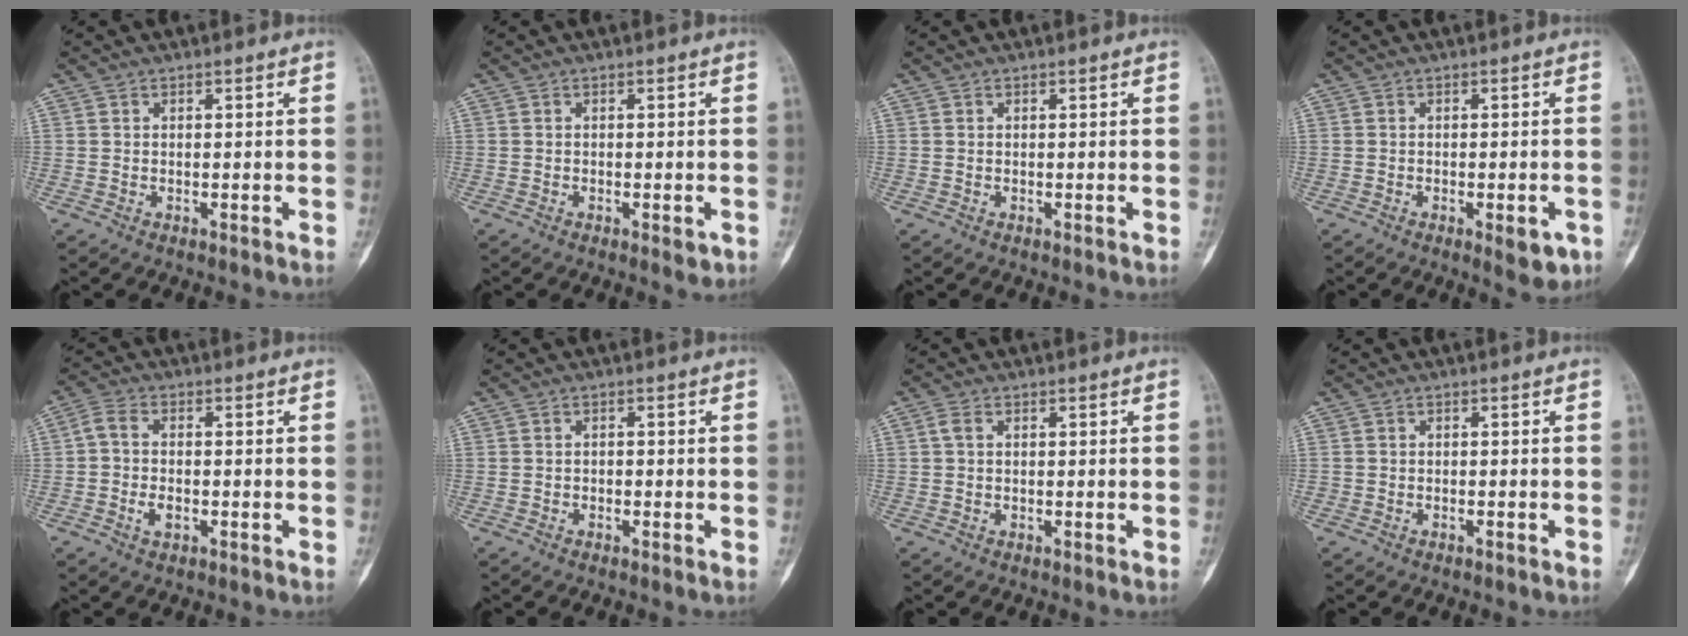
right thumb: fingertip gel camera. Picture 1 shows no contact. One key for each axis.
{"total": 1.9, "fx": -0.7, "fy": 0.8, "fz": 1.5, "tx": -0.017, "ty": -0.001, "tz": -0.007}
{"total": 0.0}
{"total": 4.9, "fx": -2.1, "fy": 1.9, "fz": 4.0, "tx": -0.037, "ty": 0.003, "tz": -0.019}
{"total": 5.0, "fx": -1.2, "fy": 3.0, "fz": 3.8, "tx": -0.078, "ty": 0.017, "tz": -0.027}
{"total": 0.8, "fx": -0.5, "fy": 0.6, "fz": 0.2, "tx": 0.000, "ty": 0.004, "tz": -0.011}
{"total": 1.3, "fx": 0.2, "fy": 0.8, "fz": 1.0, "tx": -0.024, "ty": 0.001, "tz": 0.002}
{"total": 0.6, "fx": -0.5, "fy": 0.4, "fz": 0.1, "tx": -0.001, "ty": 0.006, "tz": -0.010}